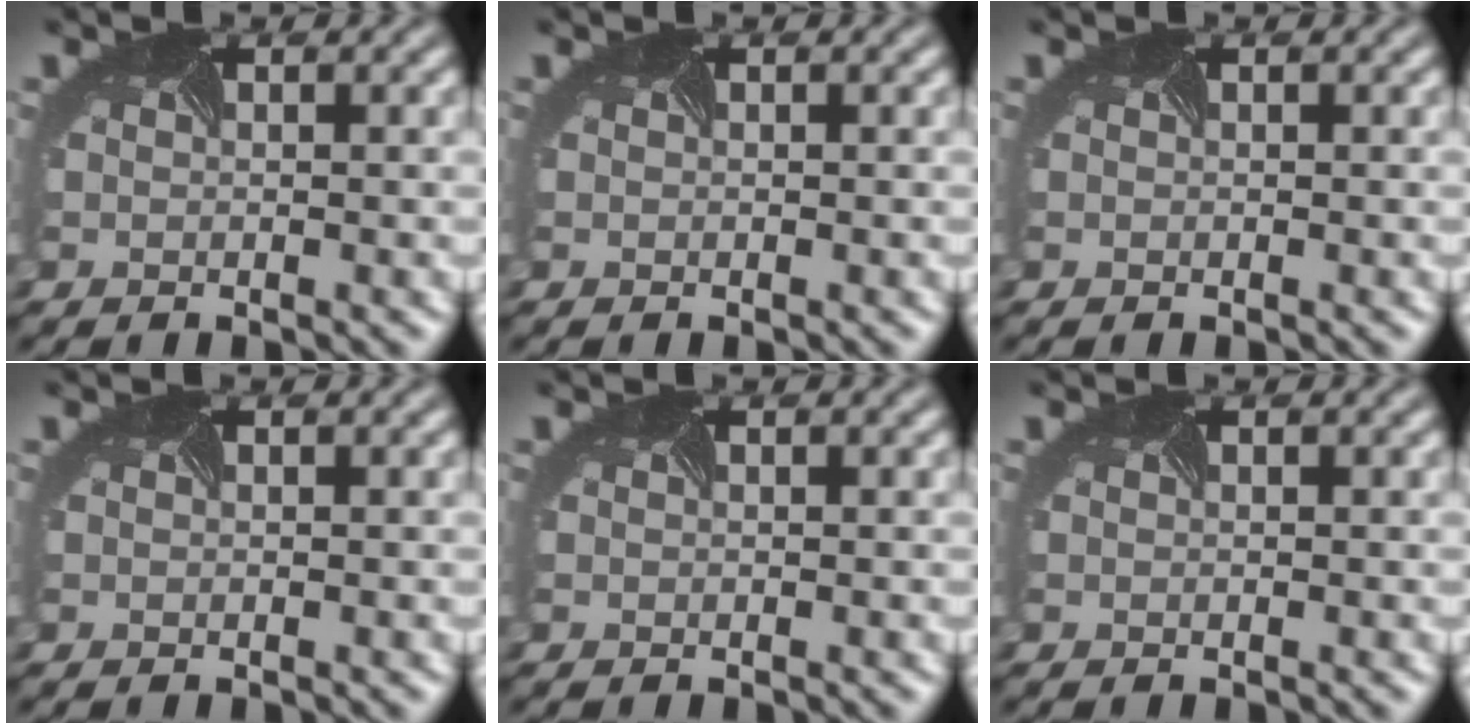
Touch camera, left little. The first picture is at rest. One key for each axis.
{"total": 0.0}
{"total": 0.0}
{"total": 0.0}
{"total": 0.0}
{"total": 0.0}